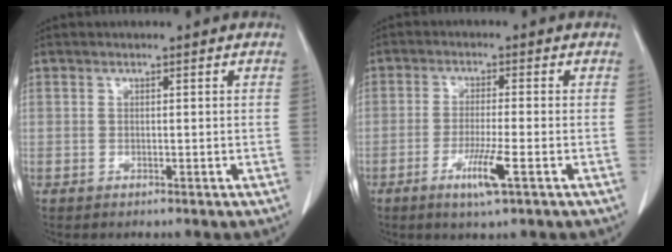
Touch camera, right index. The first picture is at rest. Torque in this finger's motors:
{"motor_torque": [0.65, -0.41, 0.05, 0.08]}